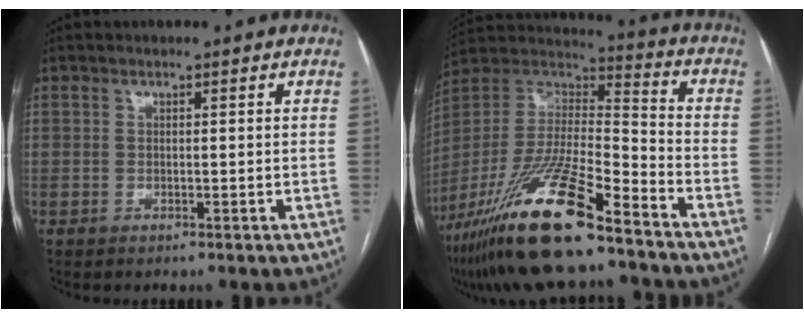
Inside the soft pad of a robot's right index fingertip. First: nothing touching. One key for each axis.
{"total": 22.1, "fx": -15.3, "fy": 3.2, "fz": 15.7, "tx": -0.326, "ty": -0.032, "tz": -0.281}